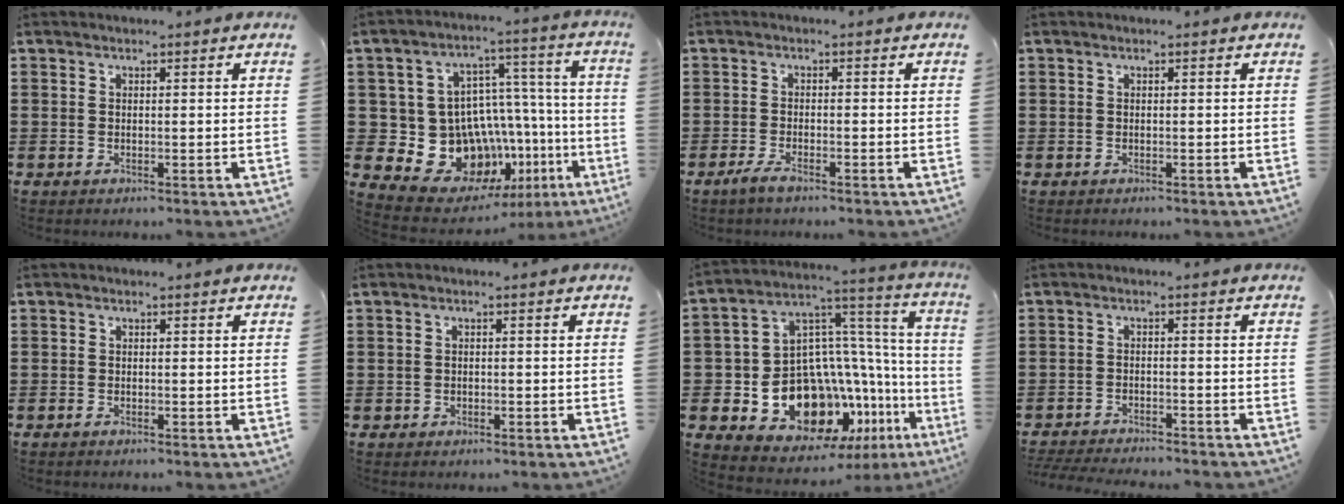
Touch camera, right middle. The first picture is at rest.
{"total": 14.4, "force": [-5.7, 11.7, 6.4], "torque": [-0.133, 0.006, -0.079]}
{"total": 2.1, "force": [-1.5, 0.3, 1.5], "torque": [-0.033, -0.001, -0.030]}
{"total": 0.0}
{"total": 0.6, "force": [-0.5, 0.1, 0.2], "torque": [-0.006, -0.003, -0.009]}
{"total": 0.8, "force": [-0.5, 0.5, 0.2], "torque": [-0.006, 0.001, -0.011]}
{"total": 13.9, "force": [-6.5, 10.0, 7.2], "torque": [-0.178, -0.016, -0.106]}
{"total": 3.2, "force": [-3.2, 0.2, 0.4], "torque": [-0.016, -0.002, -0.069]}